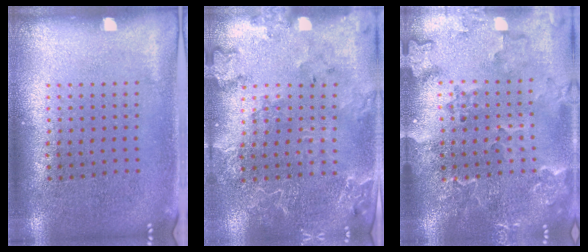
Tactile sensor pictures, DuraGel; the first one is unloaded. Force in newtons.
{"total": 2.2, "press": 2.1, "slide": 0.5}
{"total": 2.6, "press": 2.3, "slide": 1.1}